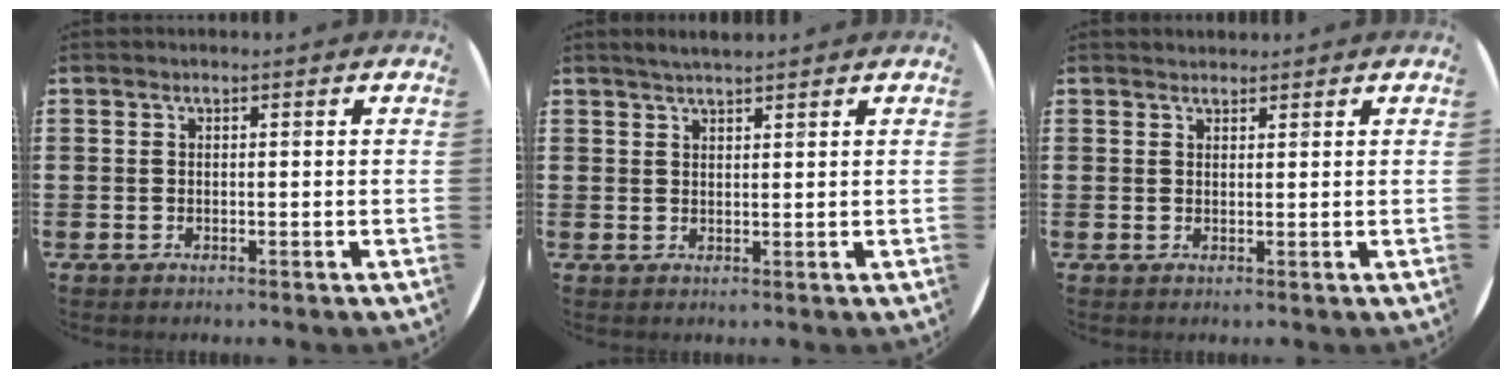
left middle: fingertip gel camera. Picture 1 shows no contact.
{"total": 2.1, "force": [2.0, 0.2, 0.7], "torque": [-0.017, 0.003, 0.036]}
{"total": 1.0, "force": [0.9, 0.2, -0.1], "torque": [0.000, 0.002, 0.018]}